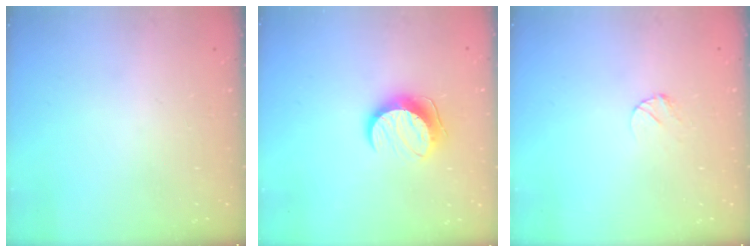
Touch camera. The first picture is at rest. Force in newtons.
{"total": 10.1, "press": 10.1, "slide": 0.4}
{"total": 3.0, "press": 3.0, "slide": 0.4}